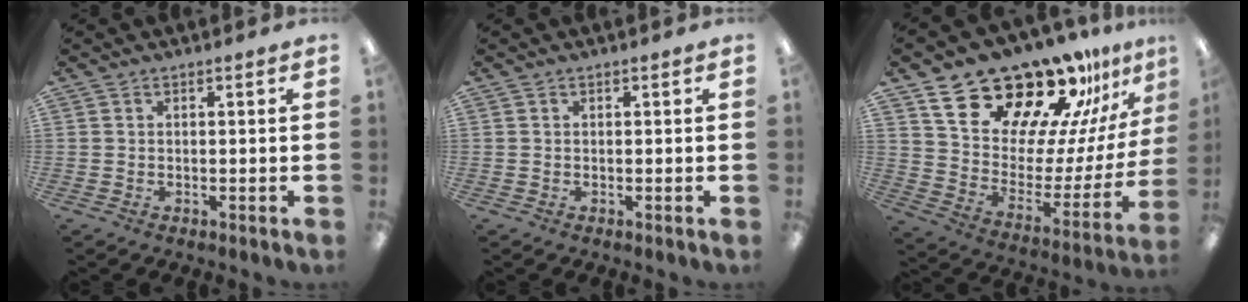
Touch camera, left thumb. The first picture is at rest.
{"total": 0.0}
{"total": 23.1, "force": [19.3, 8.5, 9.4], "torque": [-0.151, -0.143, 0.337]}